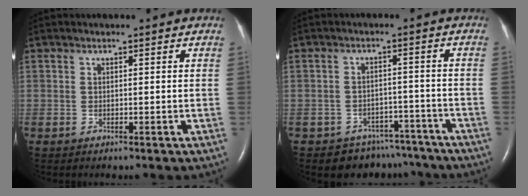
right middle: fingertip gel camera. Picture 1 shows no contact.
{"total": 7.8, "force": [-6.5, 4.3, -0.1], "torque": [0.011, 0.028, -0.075]}